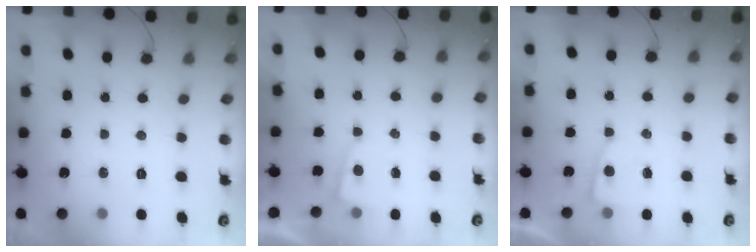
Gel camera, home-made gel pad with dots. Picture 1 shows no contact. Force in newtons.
{"total": 1.6, "press": 1.5, "slide": 0.2}
{"total": 3.6, "press": 3.6, "slide": 0.4}